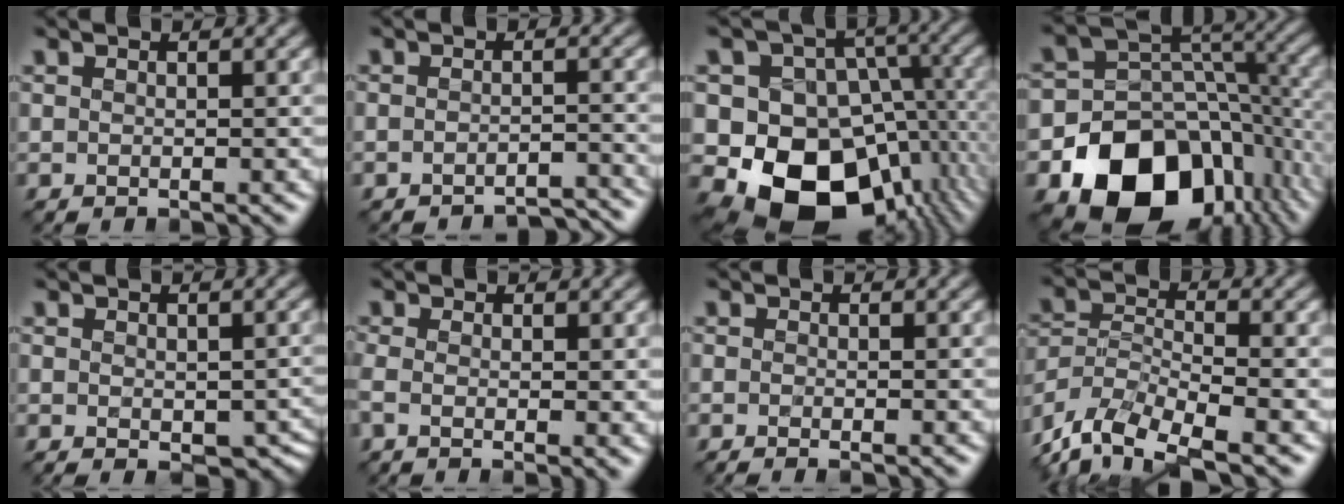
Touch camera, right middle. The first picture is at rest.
{"total": 3.2, "force": [-3.1, 0.3, 0.7], "torque": [-0.003, 0.006, -0.039]}
{"total": 15.1, "force": [-5.0, 11.7, 8.1], "torque": [-0.108, -0.004, -0.086]}
{"total": 15.2, "force": [-7.7, 10.7, 7.7], "torque": [-0.147, -0.023, -0.124]}
{"total": 5.4, "force": [-1.7, 3.0, 4.2], "torque": [-0.062, -0.027, -0.011]}
{"total": 3.0, "force": [-0.4, 0.9, 2.8], "torque": [-0.045, -0.006, -0.015]}
{"total": 1.5, "force": [-0.8, 0.5, 1.2], "torque": [-0.005, -0.008, -0.018]}
{"total": 9.0, "force": [-7.0, 3.1, 4.8], "torque": [-0.092, -0.012, -0.131]}